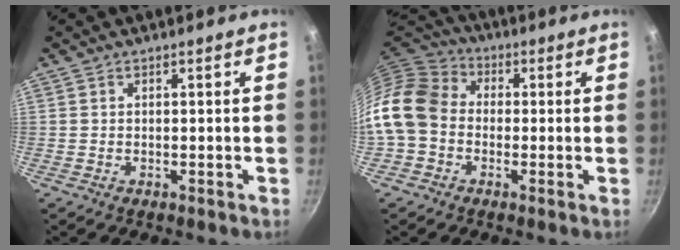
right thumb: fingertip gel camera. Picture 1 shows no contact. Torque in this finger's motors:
{"motor_torque": [0.36, 0.55, 1.26, -1.27, 0.52]}